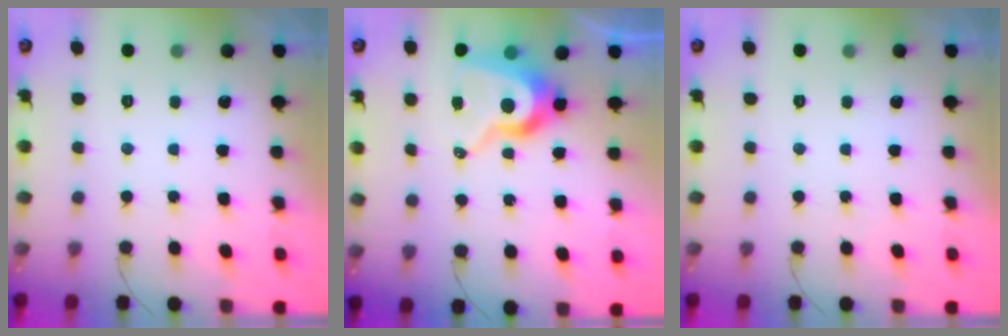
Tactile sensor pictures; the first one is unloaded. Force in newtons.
{"total": 12.3, "press": 12.3, "slide": 1.1}
{"total": 0.0}